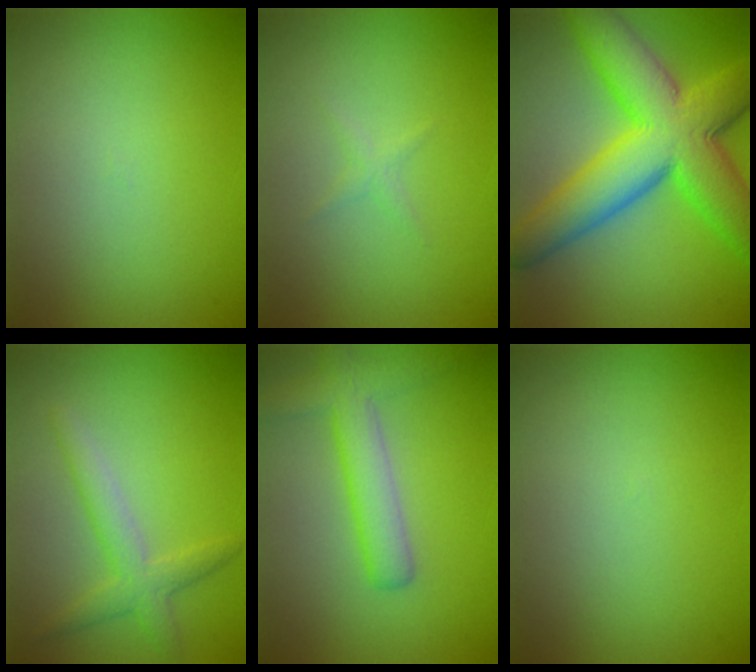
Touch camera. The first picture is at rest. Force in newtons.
{"total": 0.7, "press": 0.7, "slide": 0.0}
{"total": 12.6, "press": 12.6, "slide": 0.2}
{"total": 3.0, "press": 3.0, "slide": 0.1}
{"total": 4.2, "press": 4.2, "slide": 0.2}
{"total": 0.0}